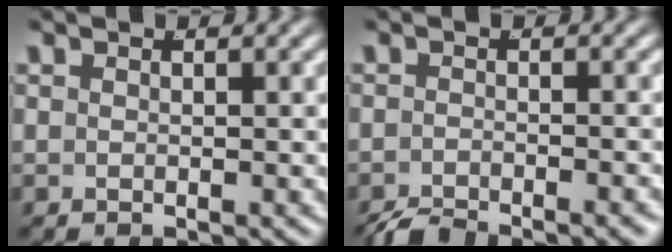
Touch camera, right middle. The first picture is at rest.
{"total": 2.7, "force": [-2.6, 0.1, 0.6], "torque": [-0.007, -0.007, -0.044]}